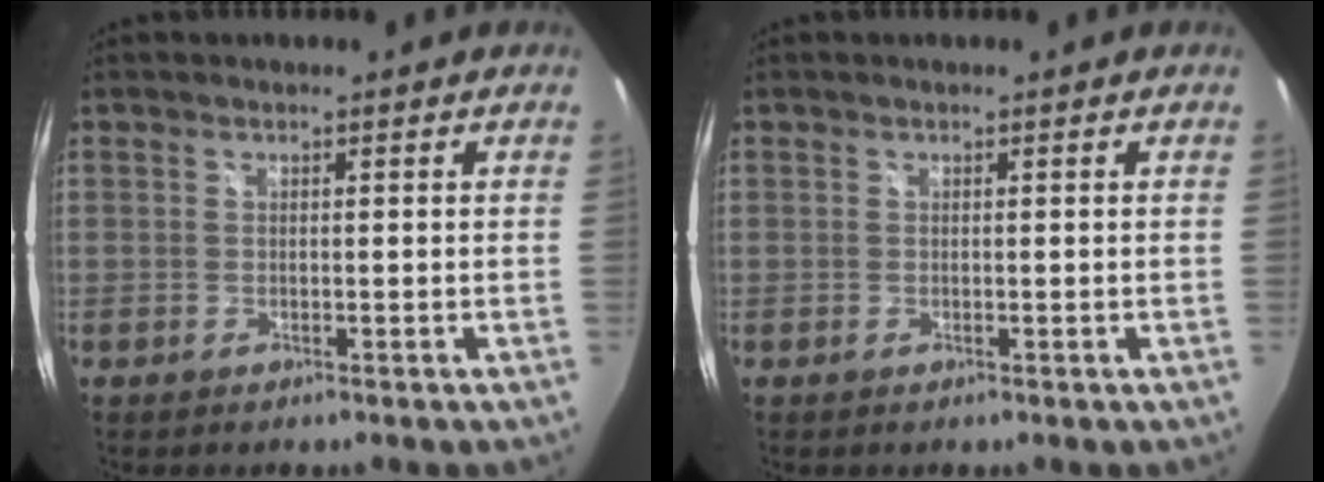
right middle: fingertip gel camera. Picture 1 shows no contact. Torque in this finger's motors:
{"motor_torque": [0.03, -0.09, 0.04, 0.01]}